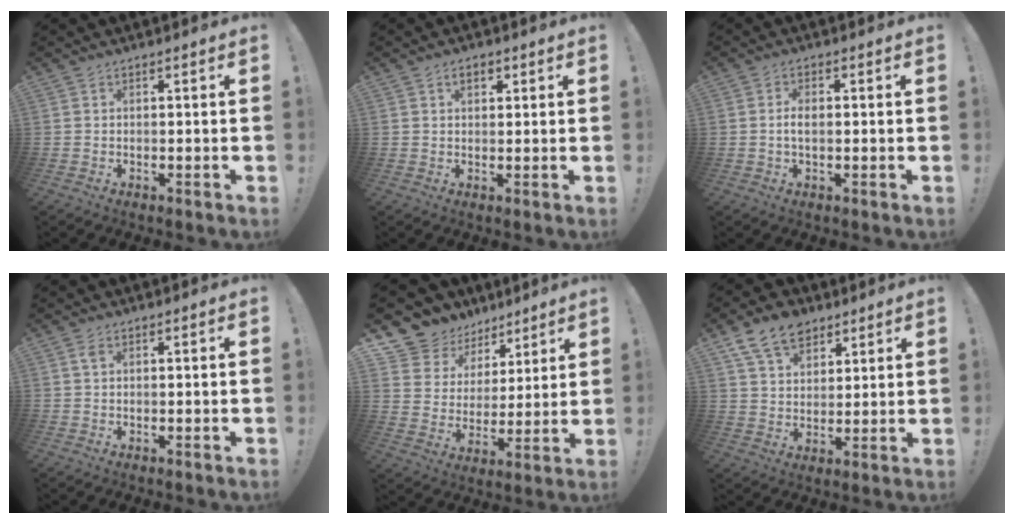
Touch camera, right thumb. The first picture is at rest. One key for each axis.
{"total": 2.9, "fx": 1.2, "fy": 2.0, "fz": 1.8, "tx": -0.022, "ty": 0.001, "tz": 0.019}
{"total": 3.5, "fx": -0.1, "fy": 1.8, "fz": 3.0, "tx": -0.051, "ty": 0.007, "tz": -0.003}
{"total": 1.5, "fx": 0.6, "fy": 0.5, "fz": 1.3, "tx": -0.021, "ty": 0.001, "tz": 0.008}
{"total": 10.0, "fx": 6.9, "fy": 7.2, "fz": 1.2, "tx": -0.027, "ty": -0.061, "tz": 0.138}
{"total": 12.0, "fx": 7.5, "fy": 7.7, "fz": 5.1, "tx": -0.080, "ty": -0.037, "tz": 0.145}